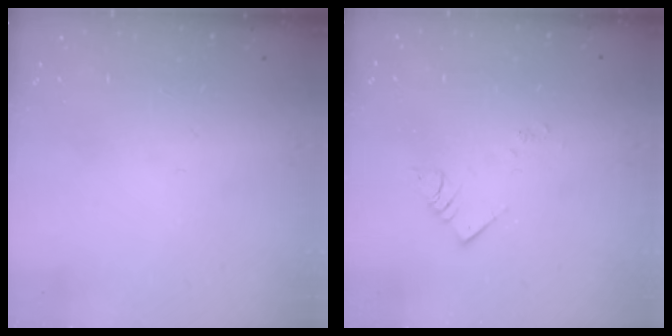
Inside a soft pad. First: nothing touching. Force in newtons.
{"total": 3.4, "press": 3.4, "slide": 0.1}